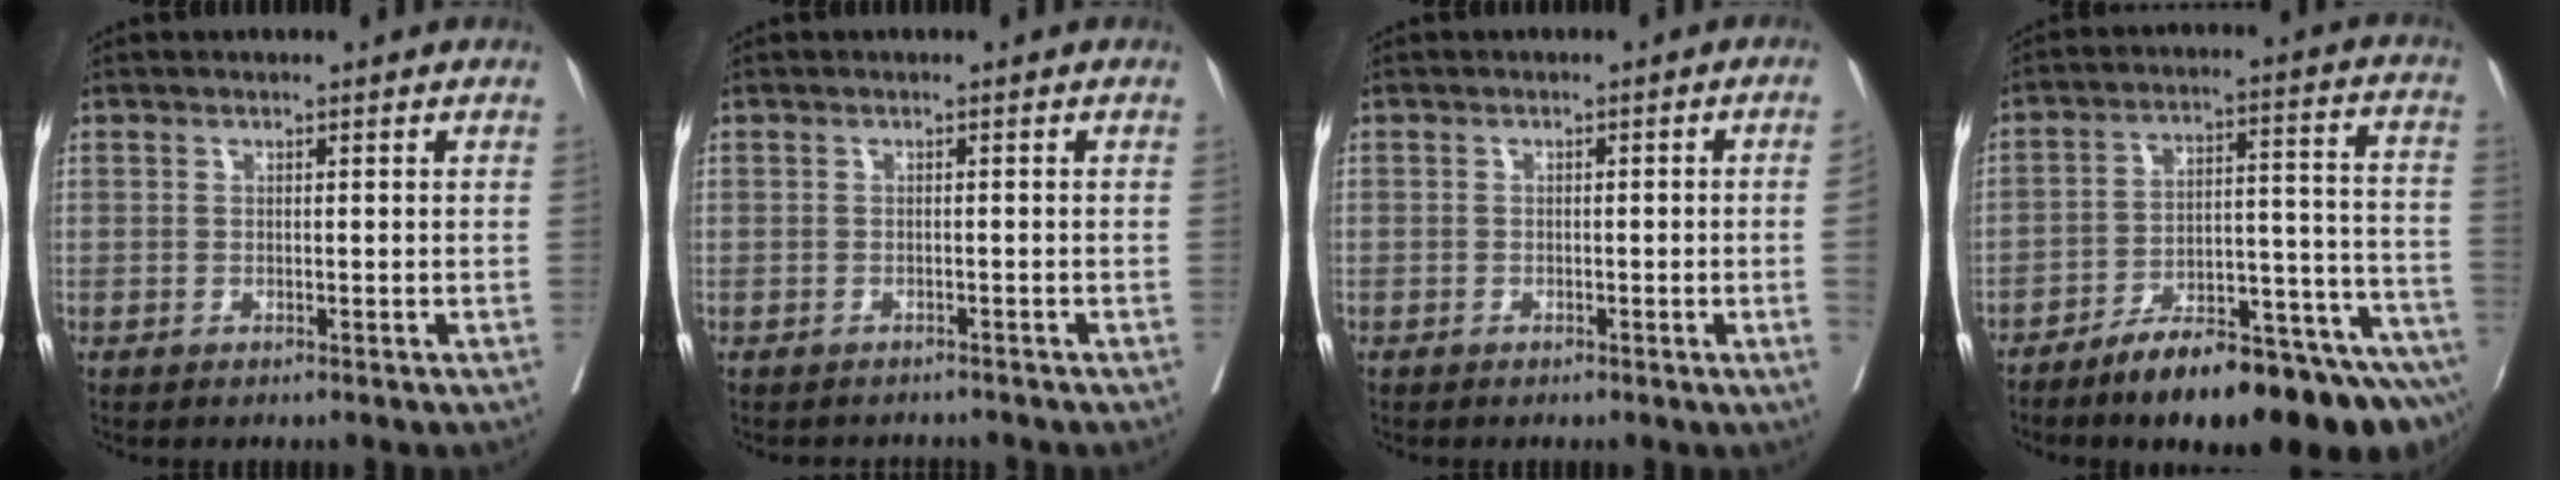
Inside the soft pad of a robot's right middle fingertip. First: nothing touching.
{"total": 2.7, "force": [-2.5, 0.9, -0.1], "torque": [0.004, -0.002, -0.037]}
{"total": 2.7, "force": [-0.6, -0.4, 2.6], "torque": [-0.034, 0.005, -0.006]}
{"total": 18.7, "force": [-14.2, 3.1, 11.9], "torque": [-0.103, 0.044, -0.217]}